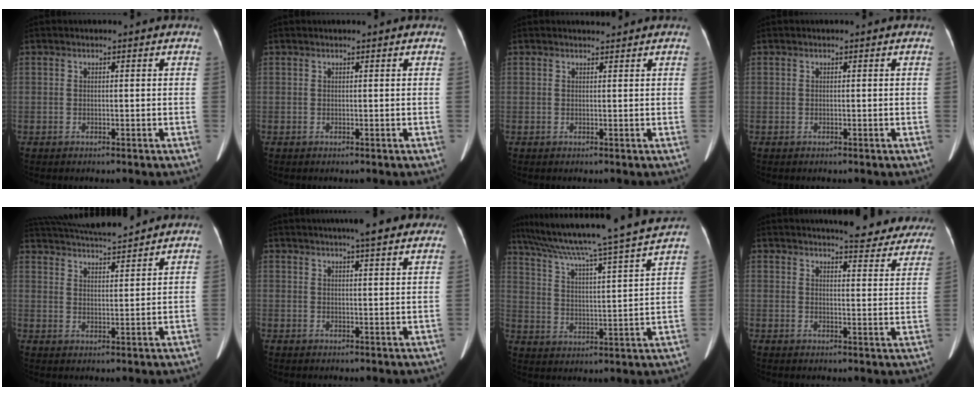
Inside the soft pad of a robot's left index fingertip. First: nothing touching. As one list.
[{"total": 0.7, "force": [0.6, 0.0, 0.3], "torque": [-0.005, 0.016, 0.011]}, {"total": 0.9, "force": [0.9, 0.0, 0.0], "torque": [-0.009, 0.000, 0.016]}, {"total": 0.0}, {"total": 13.4, "force": [12.3, 1.4, 5.0], "torque": [-0.095, 0.026, 0.198]}, {"total": 8.7, "force": [7.1, 1.2, 4.8], "torque": [-0.057, 0.024, 0.086]}, {"total": 21.3, "force": [18.5, -1.9, 10.4], "torque": [-0.182, -0.013, 0.271]}, {"total": 15.2, "force": [14.1, 3.3, 4.4], "torque": [-0.024, -0.029, 0.143]}]